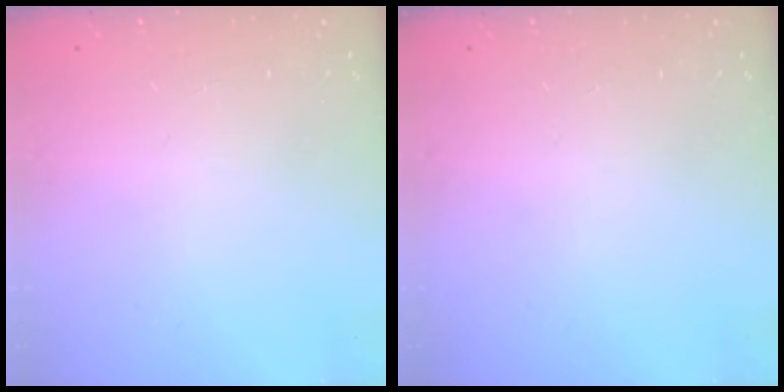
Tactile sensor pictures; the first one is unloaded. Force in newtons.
{"total": 0.0}